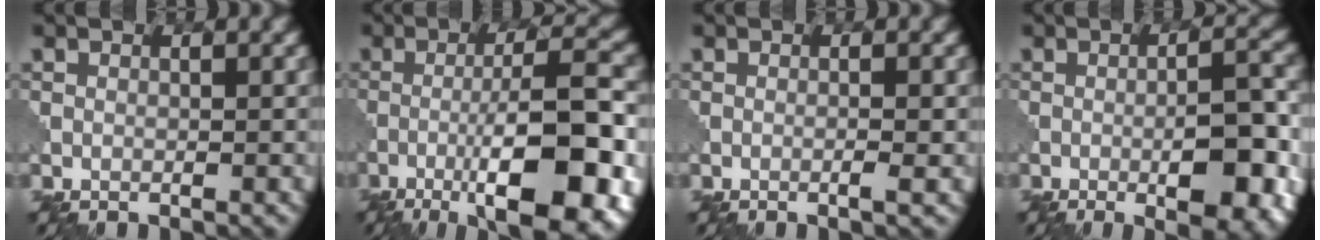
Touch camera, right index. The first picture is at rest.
{"total": 12.1, "force": [-4.8, 2.7, 10.8], "torque": [-0.162, 0.003, -0.073]}
{"total": 1.2, "force": [-0.4, 0.0, 1.2], "torque": [-0.020, 0.000, -0.008]}
{"total": 7.6, "force": [-2.4, 2.1, 6.9], "torque": [-0.096, -0.002, -0.028]}